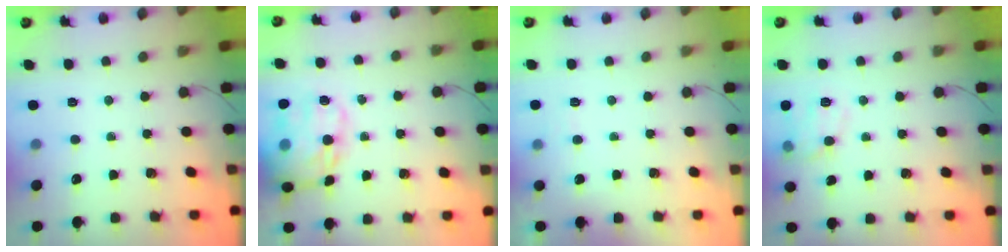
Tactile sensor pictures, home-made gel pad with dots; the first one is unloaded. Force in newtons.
{"total": 21.0, "press": 20.8, "slide": 2.8}
{"total": 2.6, "press": 2.1, "slide": 1.5}
{"total": 10.0, "press": 9.9, "slide": 0.8}